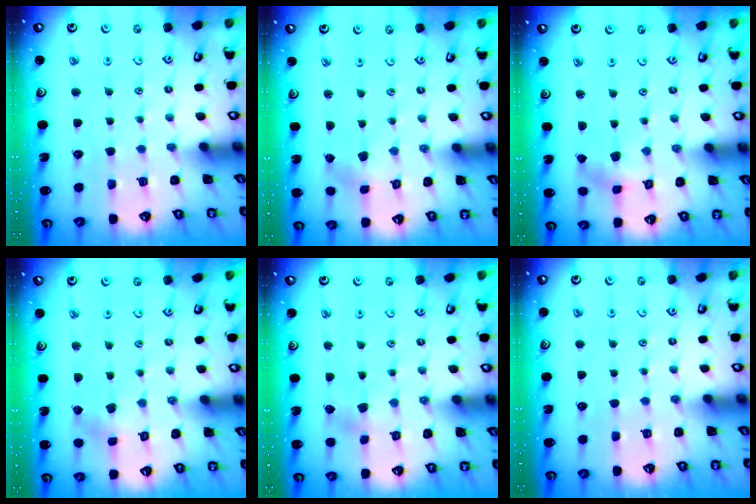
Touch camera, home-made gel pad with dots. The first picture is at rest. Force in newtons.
{"total": 0.9, "press": 0.9, "slide": 0.2}
{"total": 0.8, "press": 0.8, "slide": 0.2}
{"total": 1.8, "press": 1.8, "slide": 0.3}
{"total": 4.1, "press": 4.1, "slide": 0.5}
{"total": 0.0}